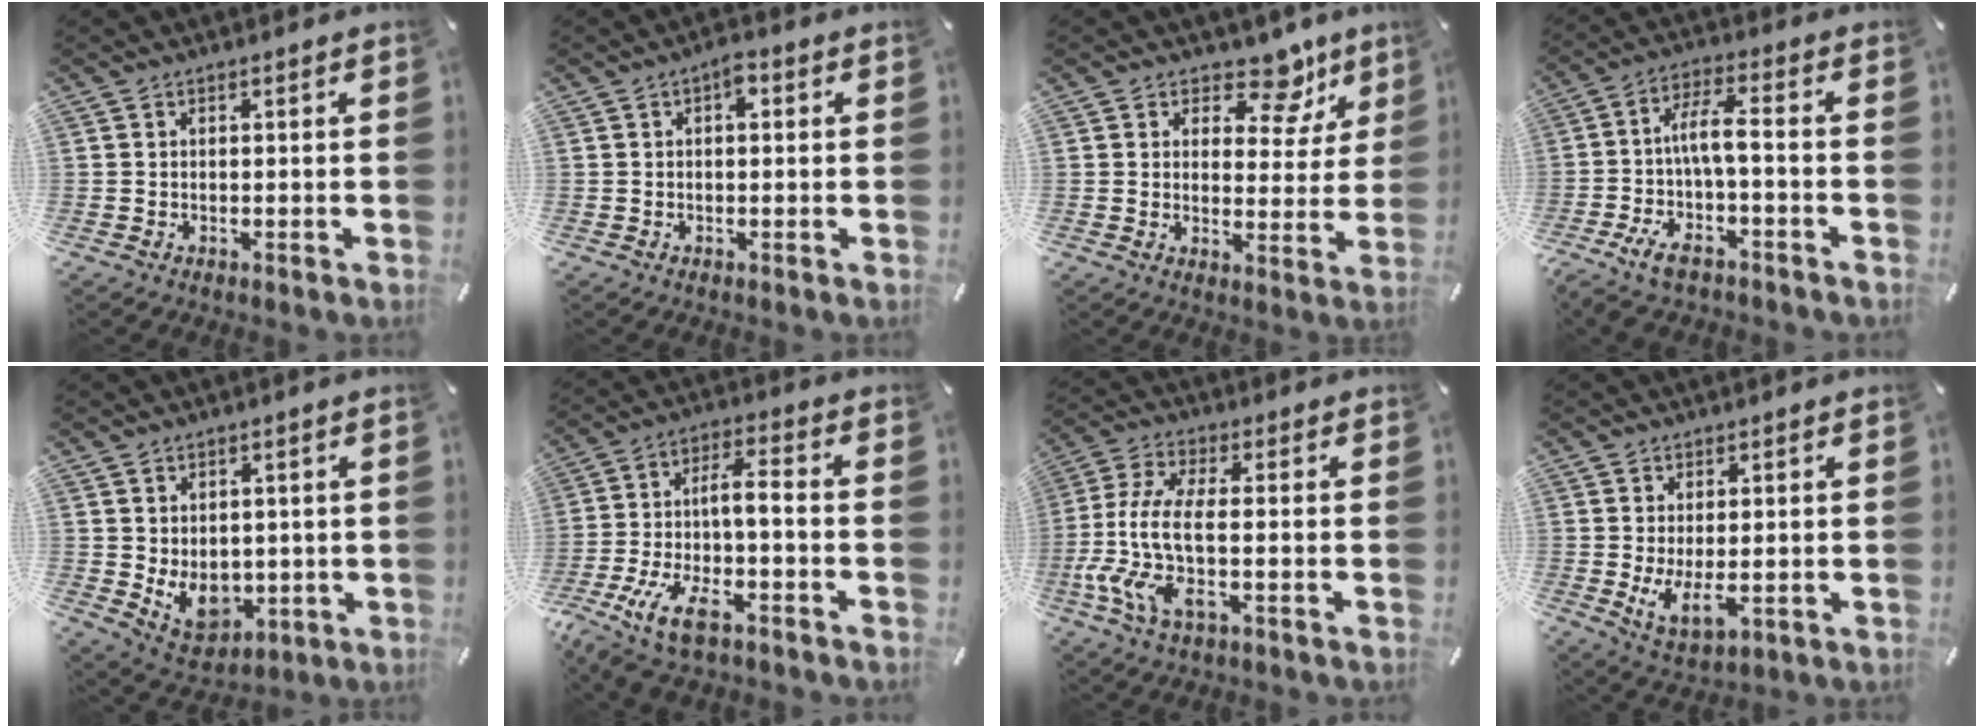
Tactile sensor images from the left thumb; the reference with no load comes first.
{"total": 2.7, "force": [0.4, 1.4, 2.2], "torque": [-0.032, 0.004, 0.002]}
{"total": 9.8, "force": [6.9, 5.1, 4.7], "torque": [-0.054, -0.049, 0.117]}
{"total": 10.4, "force": [-2.1, 3.1, 9.7], "torque": [-0.193, -0.002, -0.043]}
{"total": 8.2, "force": [-0.1, 7.0, 4.2], "torque": [-0.057, -0.010, 0.004]}
{"total": 11.2, "force": [-4.7, 3.4, 9.6], "torque": [-0.192, 0.004, -0.089]}
{"total": 12.3, "force": [-1.9, 4.3, 11.4], "torque": [-0.266, -0.021, -0.042]}
{"total": 7.0, "force": [-0.1, 3.1, 6.3], "torque": [-0.123, -0.022, -0.004]}